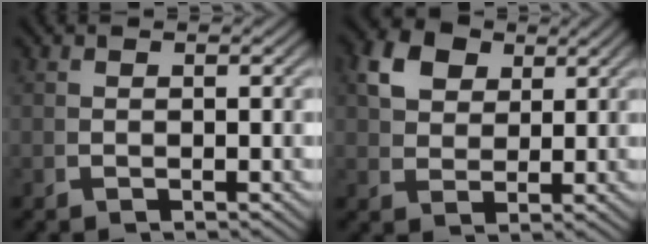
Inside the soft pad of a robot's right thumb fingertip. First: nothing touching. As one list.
[{"total": 5.8, "force": [3.2, 3.8, 2.9], "torque": [-0.056, 0.000, 0.061]}]